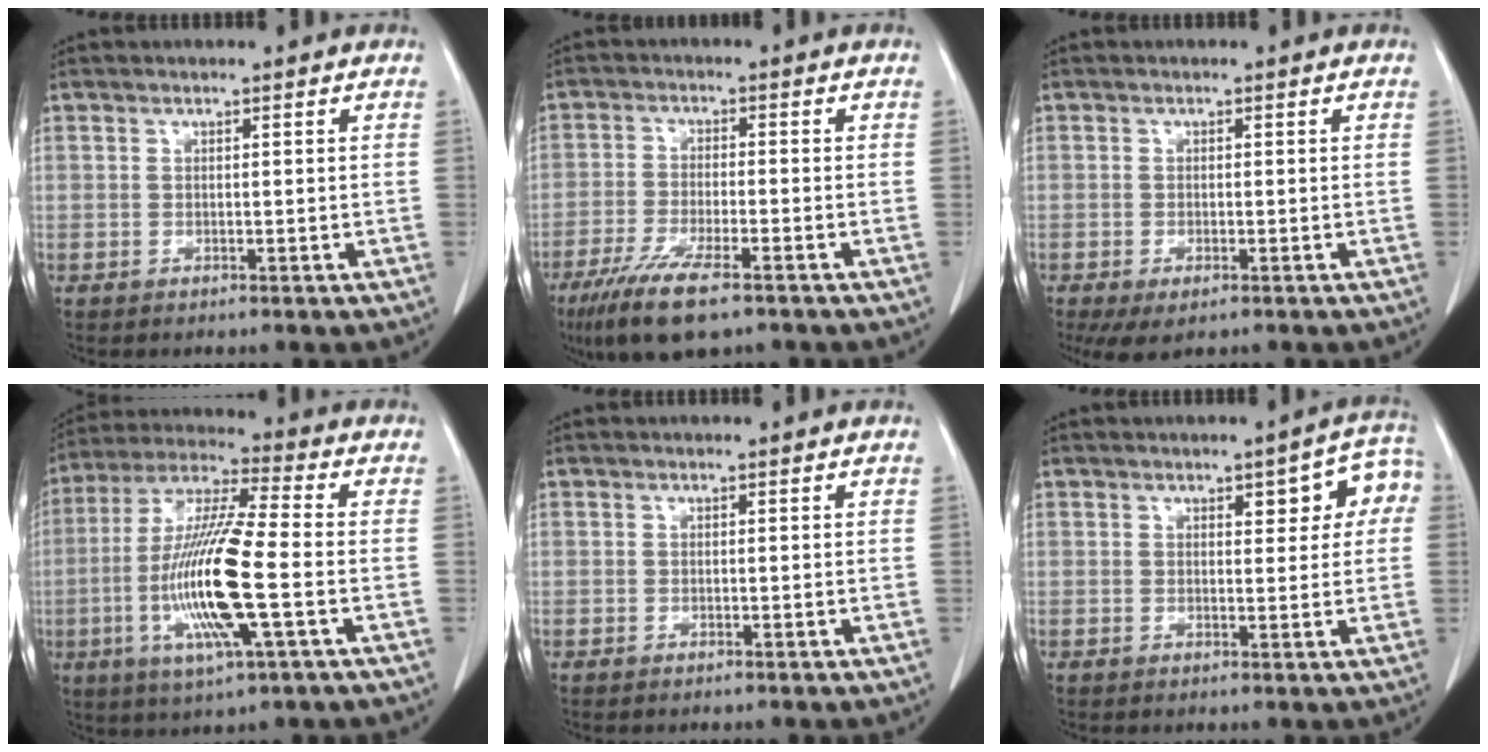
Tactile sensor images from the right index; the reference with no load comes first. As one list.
[{"total": 10.1, "force": [-6.7, 1.9, 7.3], "torque": [-0.132, -0.023, -0.112]}, {"total": 3.8, "force": [-2.1, 1.5, 2.8], "torque": [-0.047, -0.008, -0.027]}, {"total": 16.4, "force": [-3.5, 1.1, 15.9], "torque": [-0.327, -0.013, -0.069]}, {"total": 0.0}, {"total": 6.3, "force": [2.0, 2.4, 5.5], "torque": [-0.055, 0.022, 0.021]}]